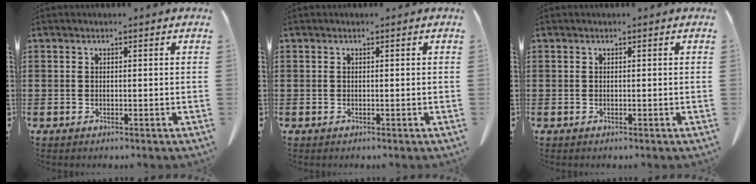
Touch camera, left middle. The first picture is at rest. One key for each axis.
{"total": 0.0}
{"total": 0.0}